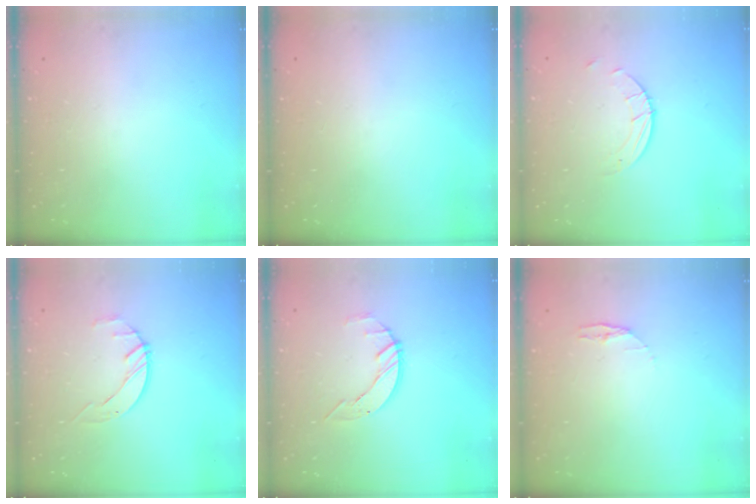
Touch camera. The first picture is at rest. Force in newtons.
{"total": 0.0}
{"total": 2.7, "press": 2.7, "slide": 0.3}
{"total": 2.1, "press": 2.0, "slide": 0.3}
{"total": 3.4, "press": 3.4, "slide": 0.4}
{"total": 3.4, "press": 3.4, "slide": 0.4}